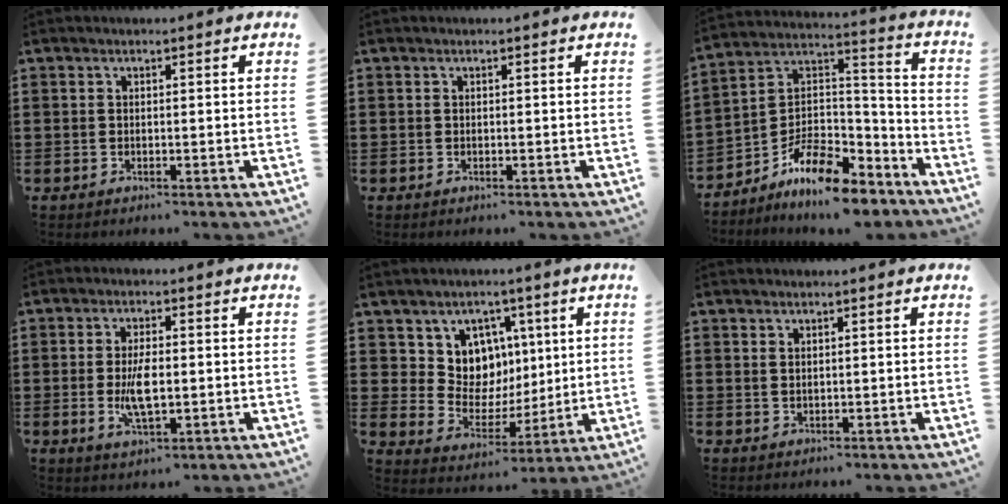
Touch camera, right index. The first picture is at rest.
{"total": 0.0}
{"total": 11.4, "force": [-9.0, 3.8, 5.8], "torque": [-0.111, 0.029, -0.176]}
{"total": 6.2, "force": [-0.5, 2.5, 5.6], "torque": [-0.122, -0.005, -0.014]}
{"total": 8.6, "force": [3.6, 7.5, 1.8], "torque": [-0.063, -0.035, 0.071]}
{"total": 0.9, "force": [0.8, 0.5, 0.3], "torque": [-0.007, 0.002, 0.015]}